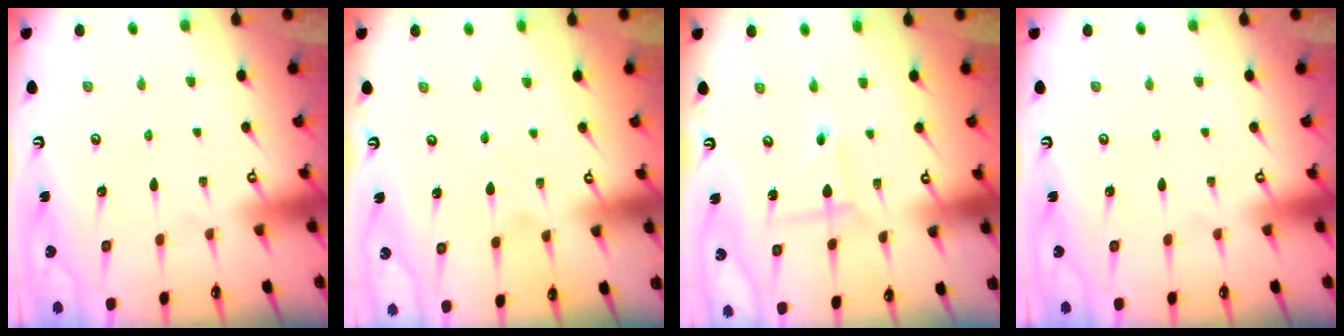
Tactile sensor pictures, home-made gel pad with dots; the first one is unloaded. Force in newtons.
{"total": 2.8, "press": 2.7, "slide": 0.3}
{"total": 1.8, "press": 1.8, "slide": 0.2}
{"total": 0.0}